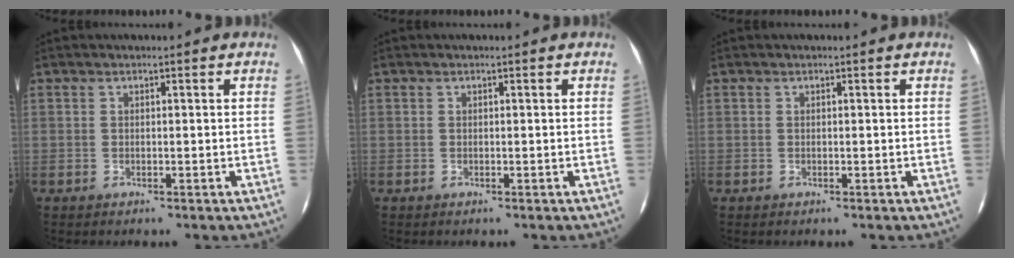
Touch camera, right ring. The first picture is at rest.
{"total": 0.0}
{"total": 0.0}